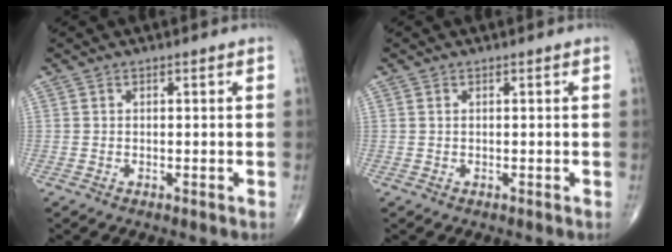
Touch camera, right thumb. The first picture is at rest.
{"total": 0.0}